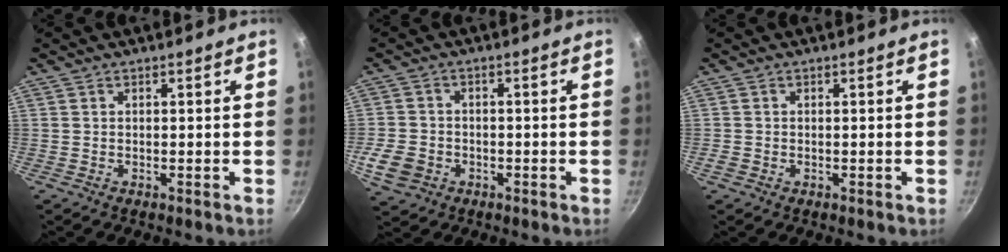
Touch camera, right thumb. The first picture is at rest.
{"total": 6.9, "force": [-2.4, 5.6, 3.2], "torque": [-0.063, 0.017, -0.042]}
{"total": 1.1, "force": [-0.4, 0.9, 0.5], "torque": [-0.009, 0.001, -0.007]}